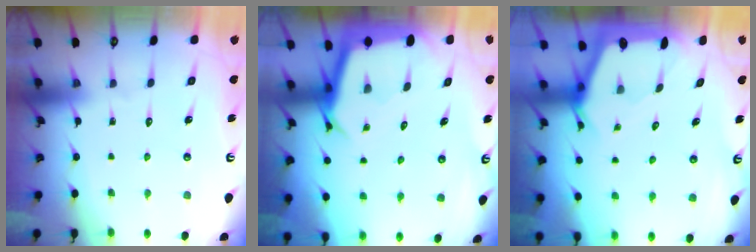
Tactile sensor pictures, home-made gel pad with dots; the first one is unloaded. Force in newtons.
{"total": 4.6, "press": 4.5, "slide": 0.3}
{"total": 2.3, "press": 2.3, "slide": 0.2}